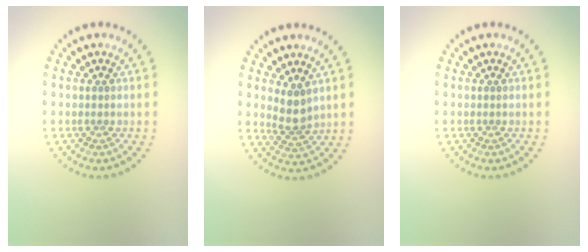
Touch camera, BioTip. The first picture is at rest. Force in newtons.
{"total": 2.4, "press": 1.9, "slide": 1.4}
{"total": 0.0}